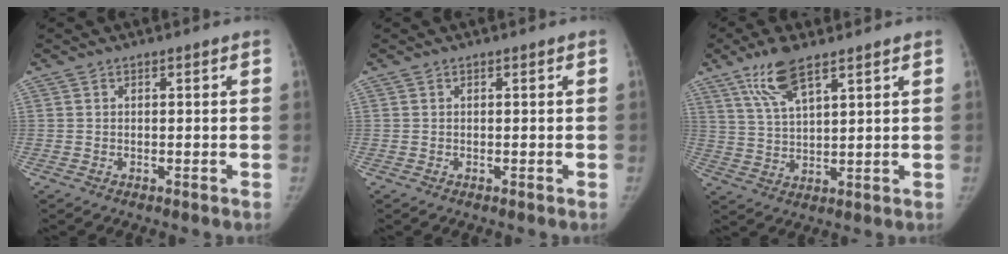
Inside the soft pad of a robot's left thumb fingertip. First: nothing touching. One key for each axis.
{"total": 0.0}
{"total": 8.4, "fx": 5.4, "fy": 2.5, "fz": 5.9, "tx": -0.114, "ty": -0.020, "tz": 0.113}